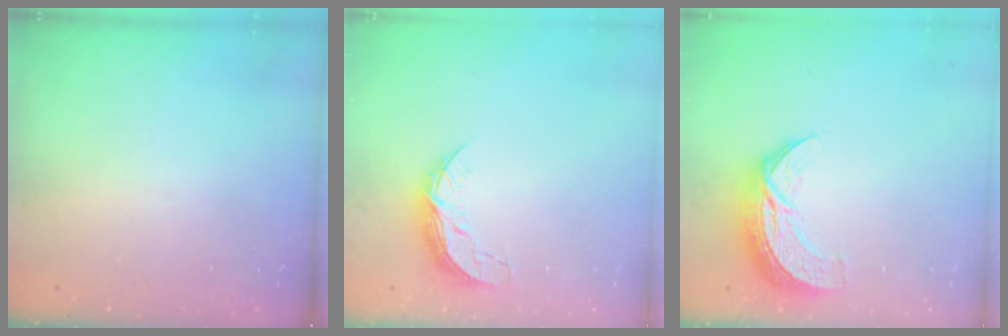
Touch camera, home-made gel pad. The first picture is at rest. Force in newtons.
{"total": 6.9, "press": 6.9, "slide": 0.5}
{"total": 10.1, "press": 10.1, "slide": 0.8}